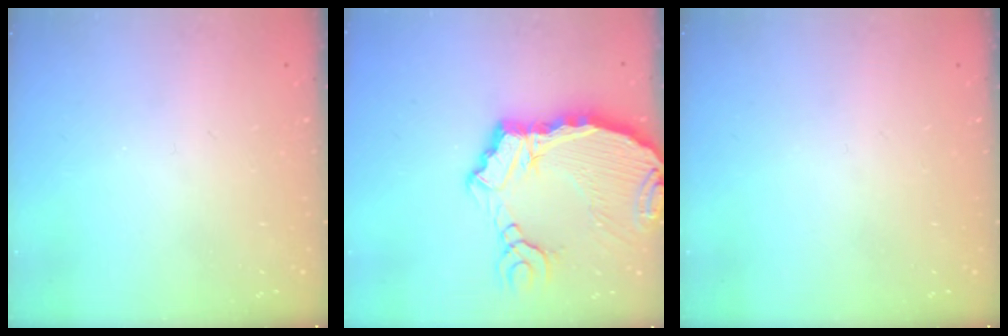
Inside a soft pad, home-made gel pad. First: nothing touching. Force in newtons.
{"total": 14.3, "press": 14.2, "slide": 1.6}
{"total": 0.0}